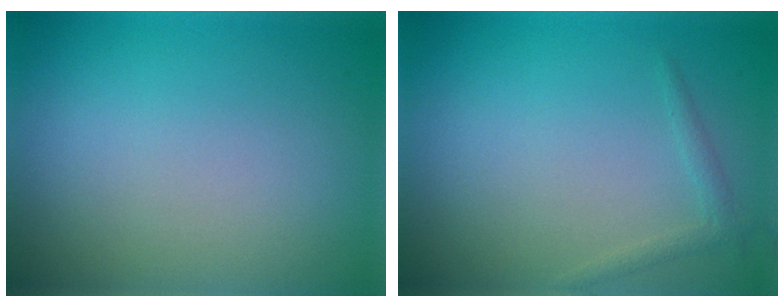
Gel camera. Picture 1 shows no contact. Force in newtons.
{"total": 1.1, "press": 1.1, "slide": 0.0}